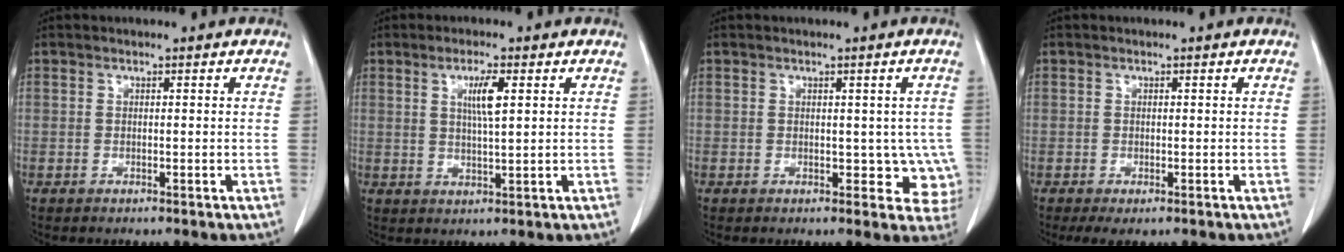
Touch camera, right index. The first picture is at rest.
{"total": 4.3, "force": [1.4, 0.2, 4.0], "torque": [-0.073, -0.002, 0.026]}
{"total": 5.0, "force": [-0.5, 3.6, 3.5], "torque": [-0.005, 0.008, -0.001]}
{"total": 2.0, "force": [-1.0, 1.2, 1.2], "torque": [-0.020, -0.003, -0.008]}